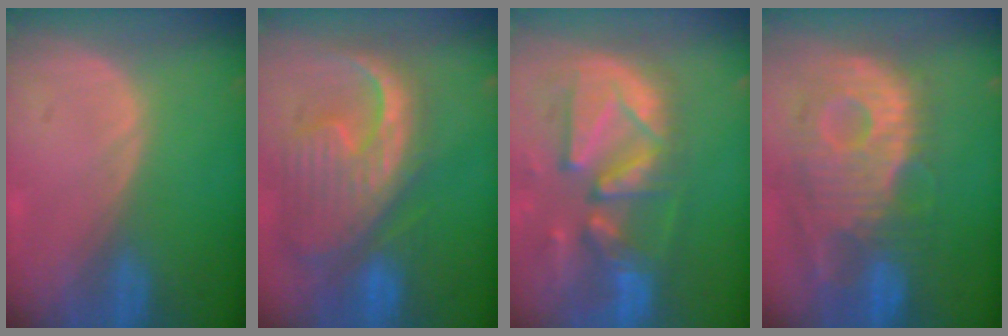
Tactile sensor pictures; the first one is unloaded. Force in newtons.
{"total": 13.0, "press": 11.2, "slide": 6.6}
{"total": 13.3, "press": 11.4, "slide": 6.9}
{"total": 12.7, "press": 11.1, "slide": 6.2}